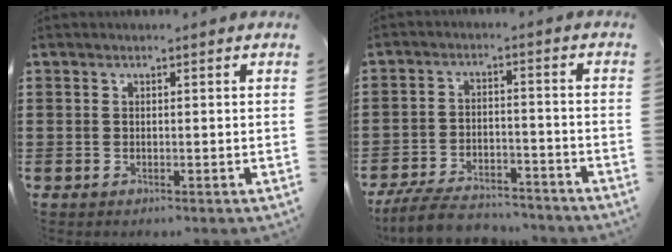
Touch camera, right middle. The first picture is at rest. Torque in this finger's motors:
{"motor_torque": [0.83, -0.17, 0.23, 0.07]}